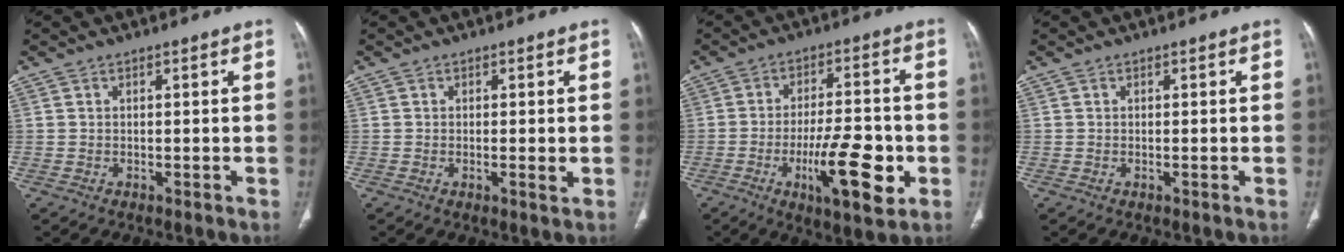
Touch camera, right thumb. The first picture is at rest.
{"total": 1.7, "force": [-0.1, 0.3, 1.6], "torque": [-0.028, -0.004, -0.002]}
{"total": 14.7, "force": [-4.6, 4.8, 13.1], "torque": [-0.198, 0.011, -0.070]}
{"total": 0.0}